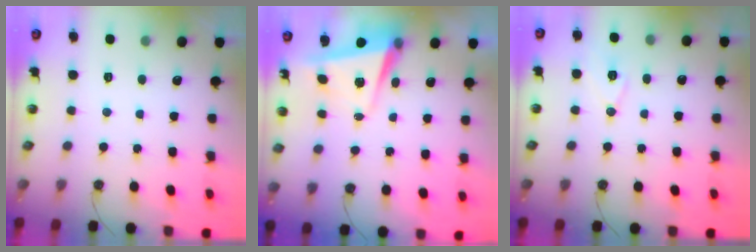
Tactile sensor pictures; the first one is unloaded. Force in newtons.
{"total": 5.4, "press": 5.3, "slide": 0.8}
{"total": 8.1, "press": 7.3, "slide": 3.5}